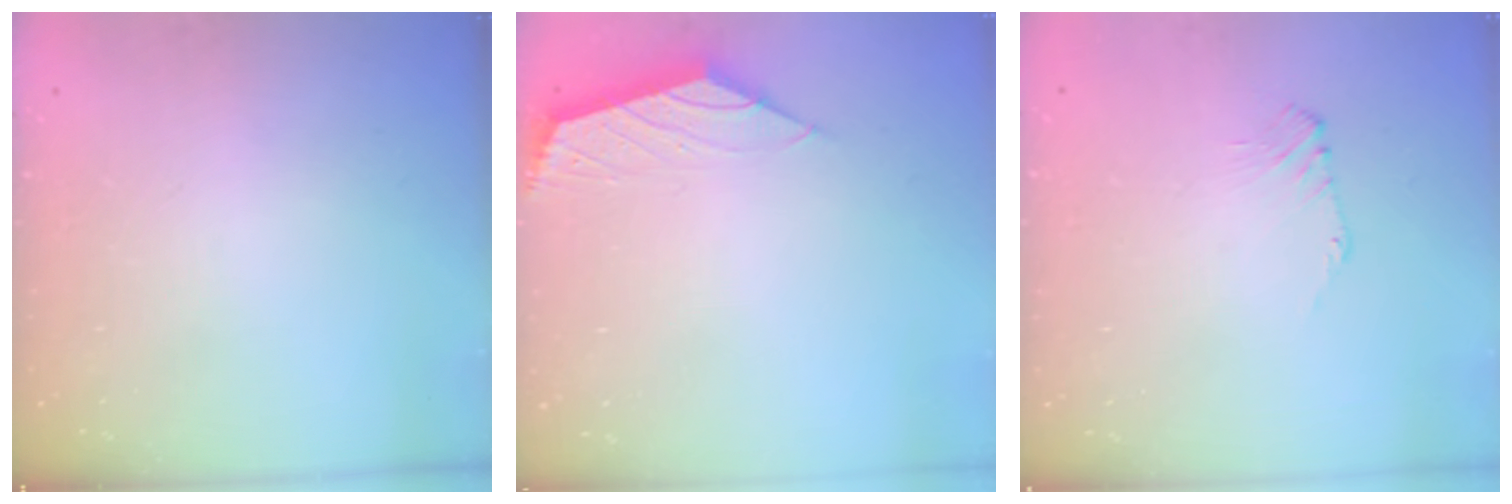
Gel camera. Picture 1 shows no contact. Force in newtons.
{"total": 2.3, "press": 2.3, "slide": 0.6}
{"total": 1.1, "press": 1.0, "slide": 0.4}